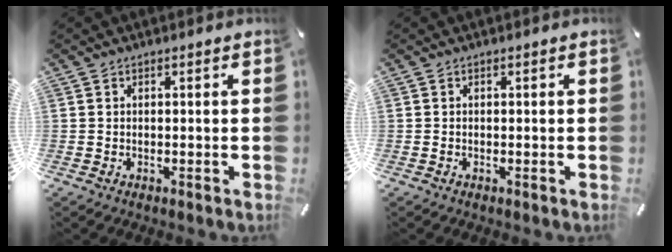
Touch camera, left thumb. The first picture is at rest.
{"total": 0.5, "force": [-0.2, 0.3, 0.4], "torque": [-0.007, 0.000, -0.005]}